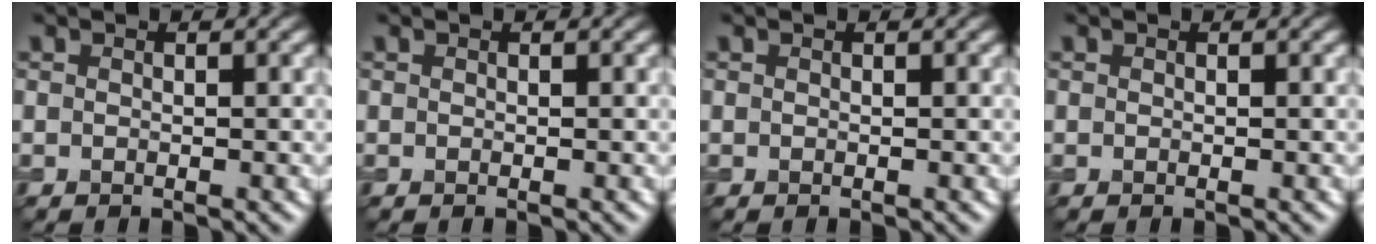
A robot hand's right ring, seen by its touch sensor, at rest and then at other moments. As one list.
[{"total": 0.0}, {"total": 0.0}, {"total": 0.0}]